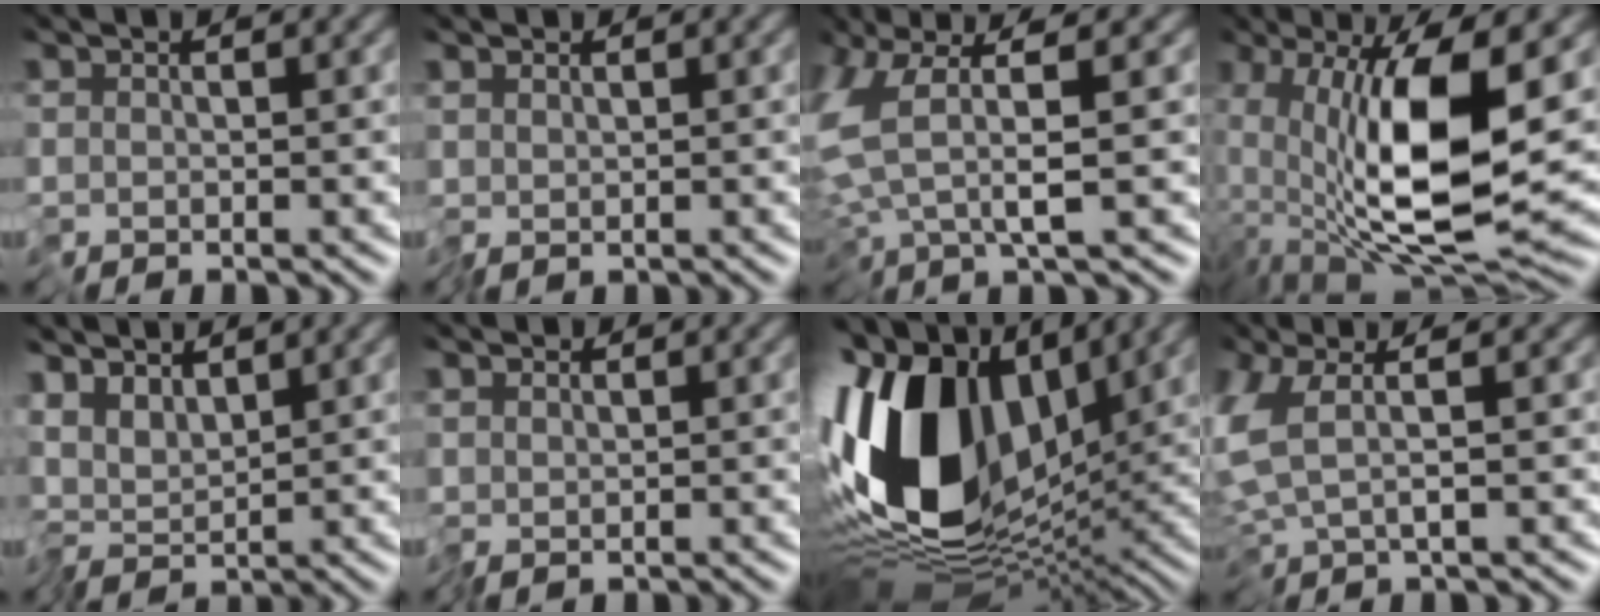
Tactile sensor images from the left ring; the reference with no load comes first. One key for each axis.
{"total": 0.8, "fx": 0.3, "fy": 0.7, "fz": 0.3, "tx": -0.011, "ty": -0.001, "tz": 0.003}
{"total": 4.8, "fx": -0.3, "fy": 1.4, "fz": 4.6, "tx": -0.109, "ty": -0.006, "tz": -0.011}
{"total": 13.8, "fx": -0.7, "fy": 5.9, "fz": 12.5, "tx": -0.238, "ty": -0.035, "tz": -0.009}
{"total": 2.4, "fx": 1.0, "fy": 1.4, "fz": 1.7, "tx": -0.036, "ty": -0.004, "tz": 0.008}
{"total": 1.1, "fx": 0.2, "fy": 1.0, "fz": 0.4, "tx": -0.013, "ty": 0.000, "tz": -0.001}
{"total": 16.2, "fx": 0.1, "fy": 10.4, "fz": 12.5, "tx": -0.264, "ty": -0.003, "tz": -0.005}
{"total": 5.4, "fx": -0.3, "fy": 2.3, "fz": 4.9, "tx": -0.130, "ty": -0.006, "tz": -0.006}